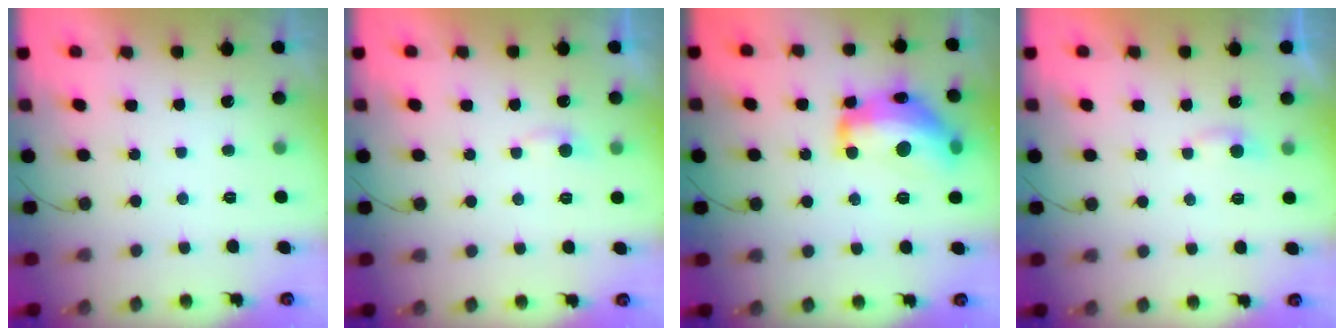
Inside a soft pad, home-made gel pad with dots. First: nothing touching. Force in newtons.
{"total": 3.0, "press": 3.0, "slide": 0.3}
{"total": 18.4, "press": 18.3, "slide": 1.2}
{"total": 2.4, "press": 2.4, "slide": 0.3}